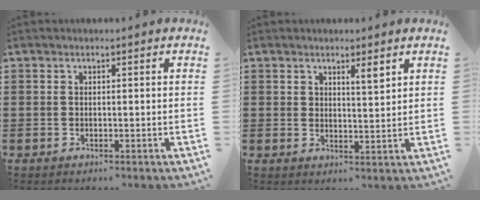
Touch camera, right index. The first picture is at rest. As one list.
[{"total": 2.5, "force": [2.0, 0.8, 1.4], "torque": [-0.013, -0.003, 0.032]}]